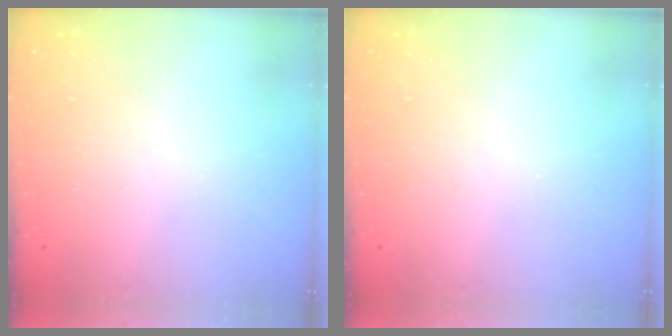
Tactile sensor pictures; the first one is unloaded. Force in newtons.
{"total": 0.0}